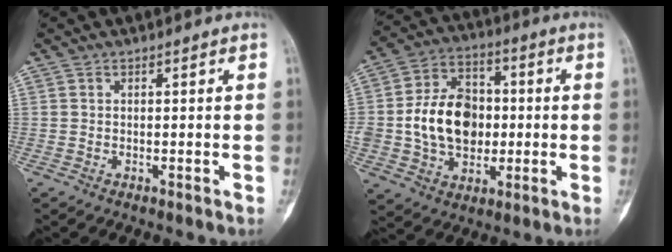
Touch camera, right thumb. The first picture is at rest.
{"total": 15.6, "force": [-0.5, 11.5, 10.5], "torque": [-0.154, 0.021, -0.004]}